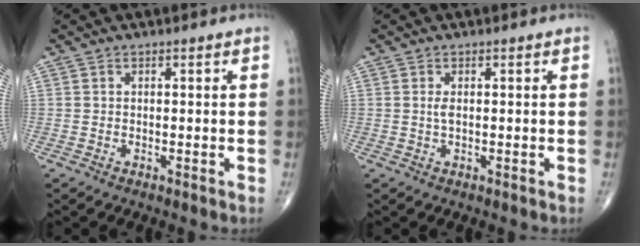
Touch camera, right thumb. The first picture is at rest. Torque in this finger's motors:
{"motor_torque": [-0.28, -0.07, 0.17, 0.17, 0.05]}